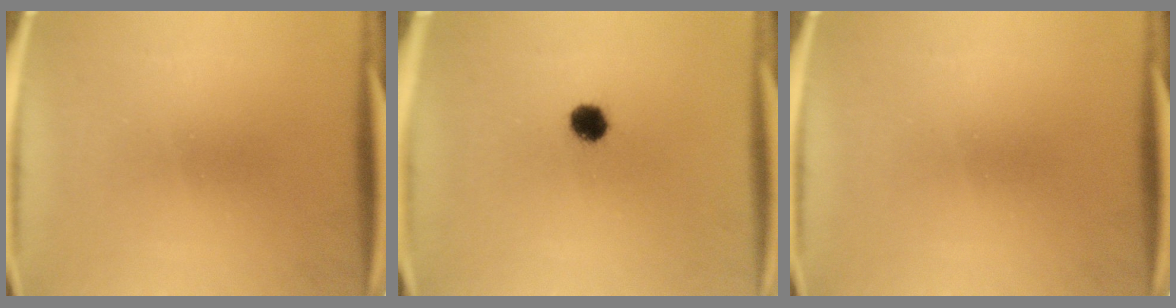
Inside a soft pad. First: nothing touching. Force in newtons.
{"total": 4.3}
{"total": 0.0}